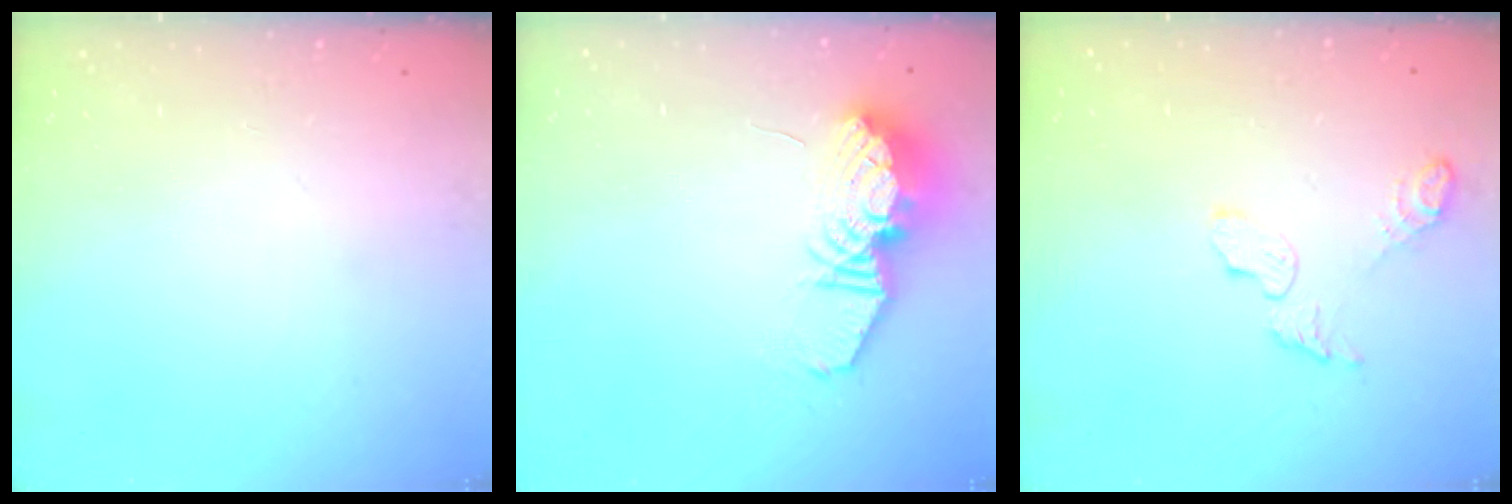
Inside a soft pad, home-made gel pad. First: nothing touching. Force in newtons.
{"total": 13.0, "press": 12.9, "slide": 1.3}
{"total": 6.6, "press": 6.5, "slide": 0.5}